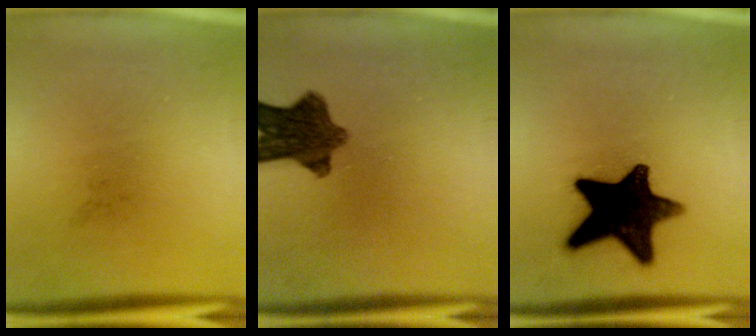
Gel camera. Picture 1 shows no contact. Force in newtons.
{"total": 9.3}
{"total": 15.0}